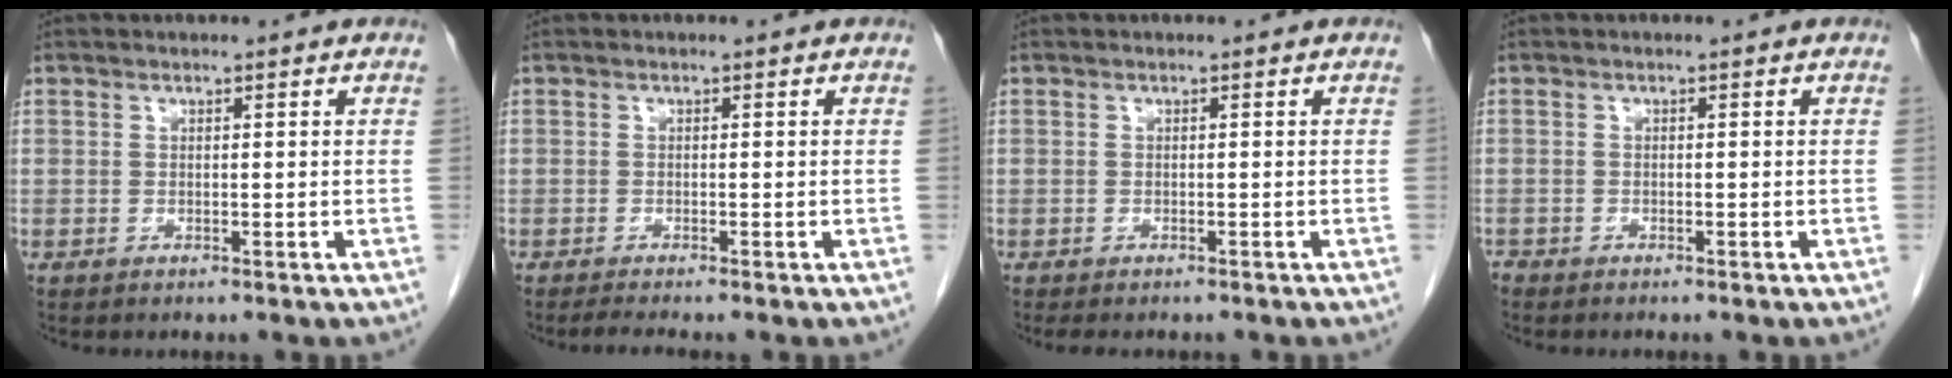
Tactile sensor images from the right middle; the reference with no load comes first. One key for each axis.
{"total": 1.6, "fx": -1.4, "fy": -0.4, "fz": 0.7, "tx": -0.020, "ty": -0.006, "tz": -0.026}
{"total": 4.0, "fx": -3.4, "fy": 1.4, "fz": 1.6, "tx": -0.016, "ty": -0.006, "tz": -0.042}
{"total": 1.2, "fx": -1.1, "fy": 0.4, "fz": 0.2, "tx": -0.010, "ty": -0.001, "tz": -0.020}